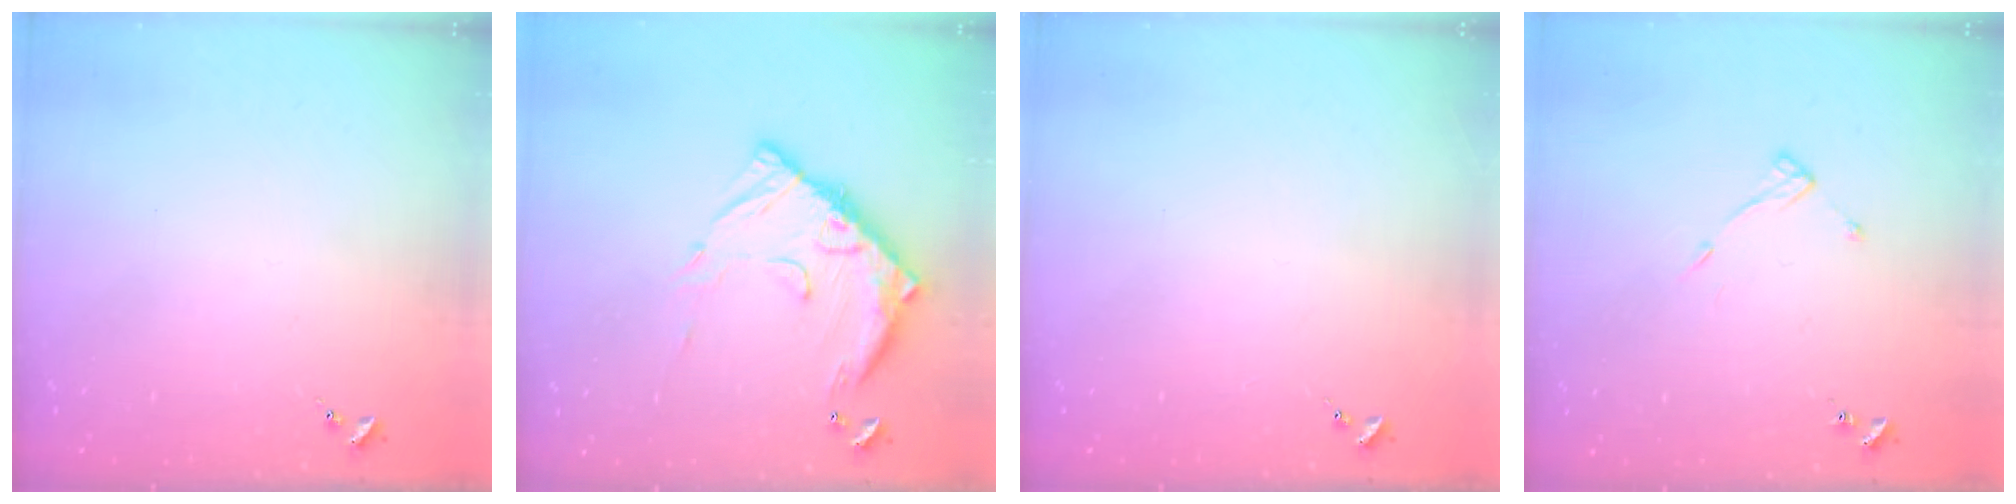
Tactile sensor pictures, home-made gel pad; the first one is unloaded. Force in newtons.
{"total": 14.4, "press": 14.4, "slide": 1.3}
{"total": 0.0}
{"total": 7.5, "press": 7.5, "slide": 0.5}